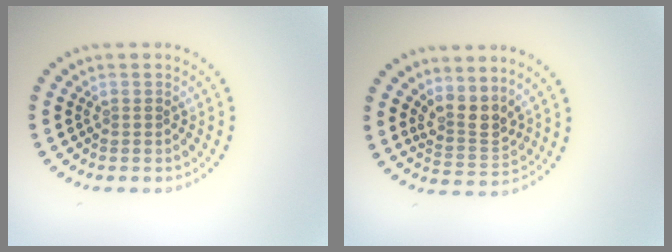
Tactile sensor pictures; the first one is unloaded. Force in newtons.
{"total": 3.0, "press": 2.3, "slide": 1.8}